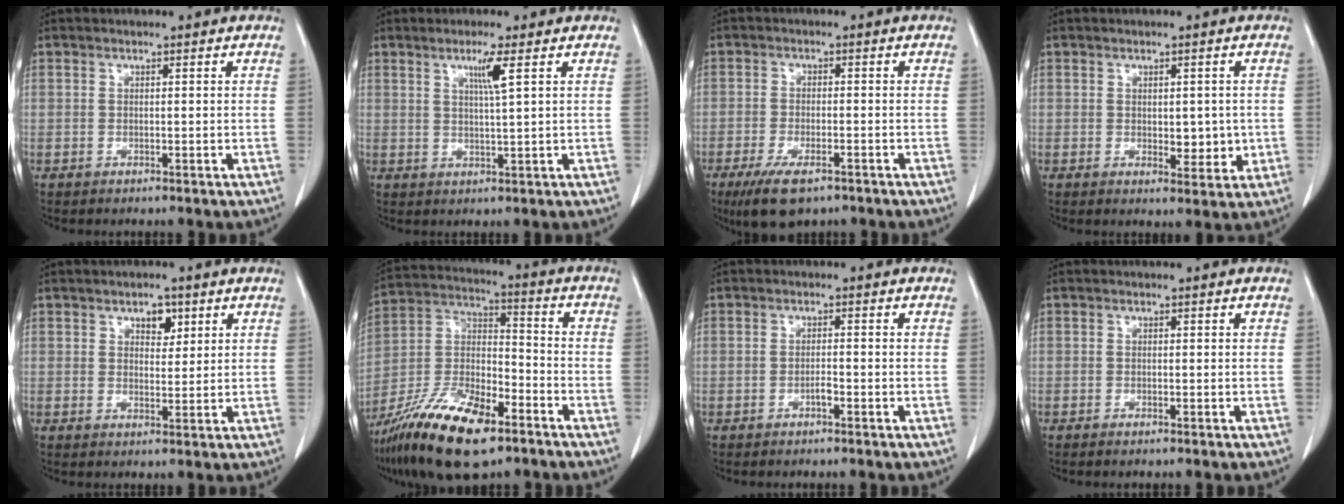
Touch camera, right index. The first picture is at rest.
{"total": 3.6, "force": [1.6, -0.7, 3.1], "torque": [-0.059, -0.006, 0.029]}
{"total": 7.4, "force": [-5.0, 2.4, 4.9], "torque": [-0.091, -0.015, -0.083]}
{"total": 4.2, "force": [-0.1, 2.3, 3.5], "torque": [-0.039, -0.007, 0.006]}
{"total": 3.1, "force": [1.7, 1.8, 2.0], "torque": [-0.025, 0.001, 0.026]}
{"total": 18.7, "force": [-12.3, 5.9, 12.8], "torque": [-0.270, -0.010, -0.225]}
{"total": 1.3, "force": [-0.7, 0.2, 1.0], "torque": [-0.019, 0.001, -0.013]}
{"total": 0.7, "force": [-0.6, 0.1, 0.4], "torque": [-0.012, -0.002, -0.009]}